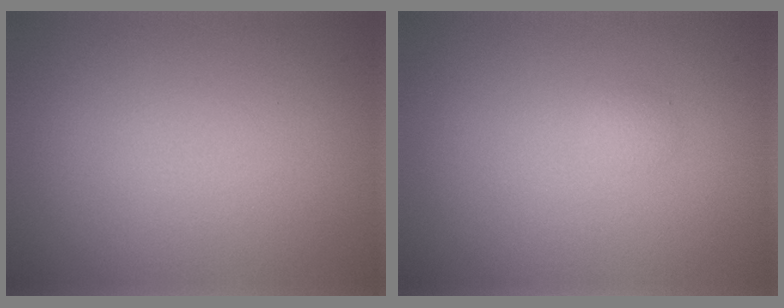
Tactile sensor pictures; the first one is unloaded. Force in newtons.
{"total": 0.6, "press": 0.6, "slide": 0.1}